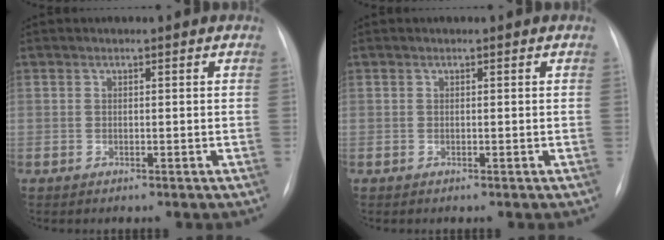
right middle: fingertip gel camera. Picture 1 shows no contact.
{"total": 0.0}